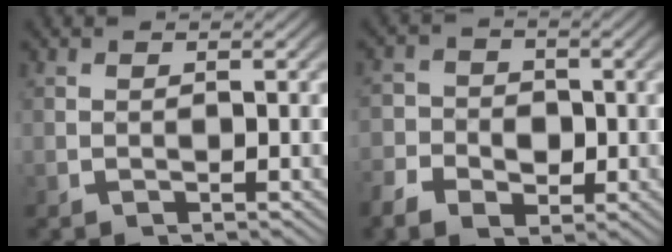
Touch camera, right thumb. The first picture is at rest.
{"total": 3.9, "force": [-1.1, 3.3, 1.8], "torque": [-0.014, -0.007, -0.025]}